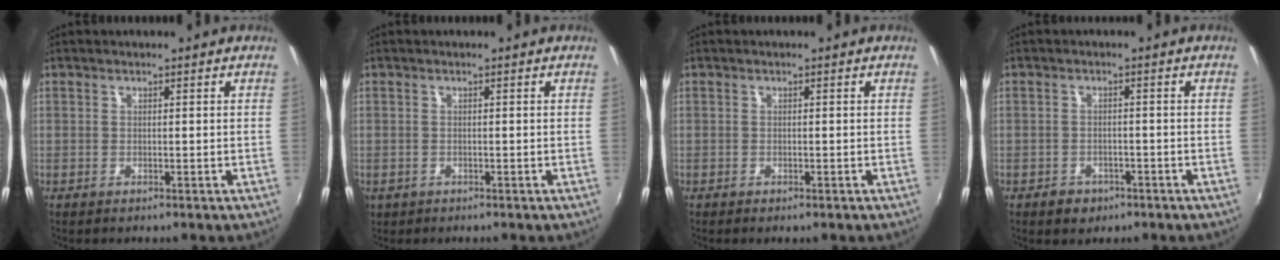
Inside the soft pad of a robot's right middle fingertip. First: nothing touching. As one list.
[{"total": 1.4, "force": [-0.6, 1.2, 0.4], "torque": [-0.012, -0.004, -0.010]}, {"total": 0.7, "force": [-0.5, 0.2, 0.4], "torque": [-0.007, -0.004, -0.010]}, {"total": 3.7, "force": [-2.3, 2.5, 1.3], "torque": [-0.035, -0.001, -0.031]}]